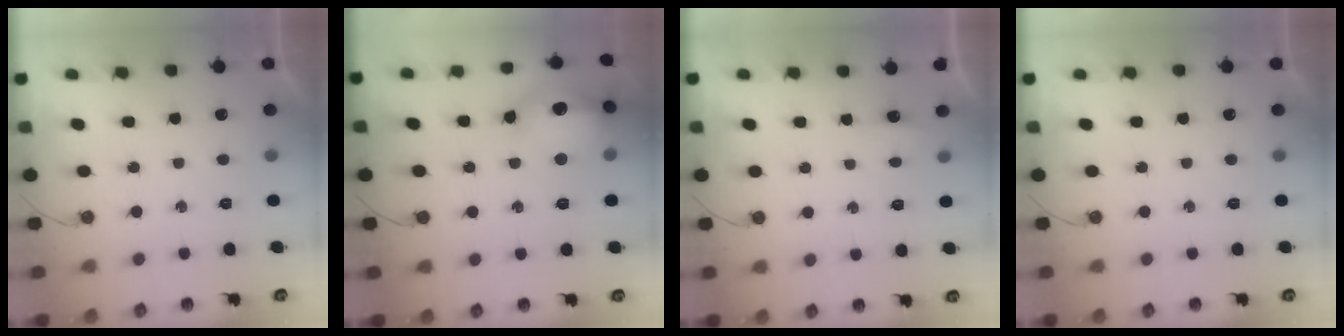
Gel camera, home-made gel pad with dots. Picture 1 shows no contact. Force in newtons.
{"total": 16.5, "press": 16.4, "slide": 1.4}
{"total": 5.2, "press": 1.8, "slide": 4.9}
{"total": 0.0}